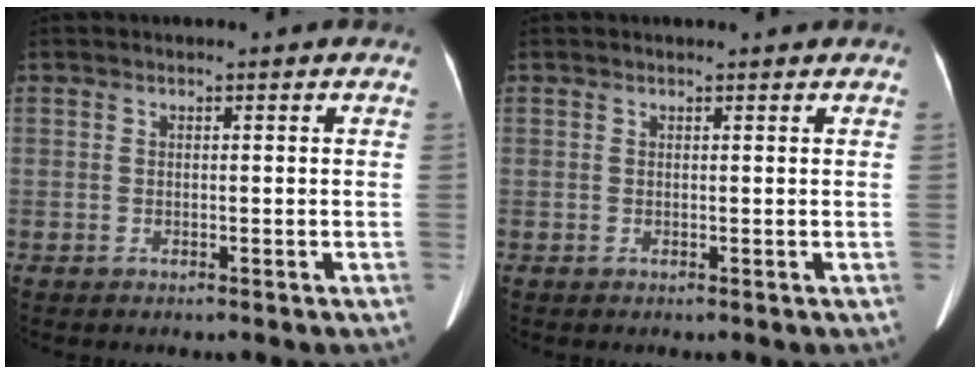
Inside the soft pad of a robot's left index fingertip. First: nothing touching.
{"total": 0.9, "force": [0.9, 0.0, 0.1], "torque": [-0.008, 0.005, 0.013]}